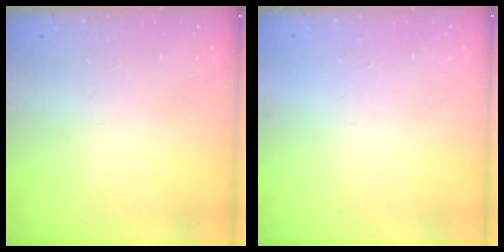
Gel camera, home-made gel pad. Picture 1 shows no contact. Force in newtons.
{"total": 1.5, "press": 1.5, "slide": 0.1}